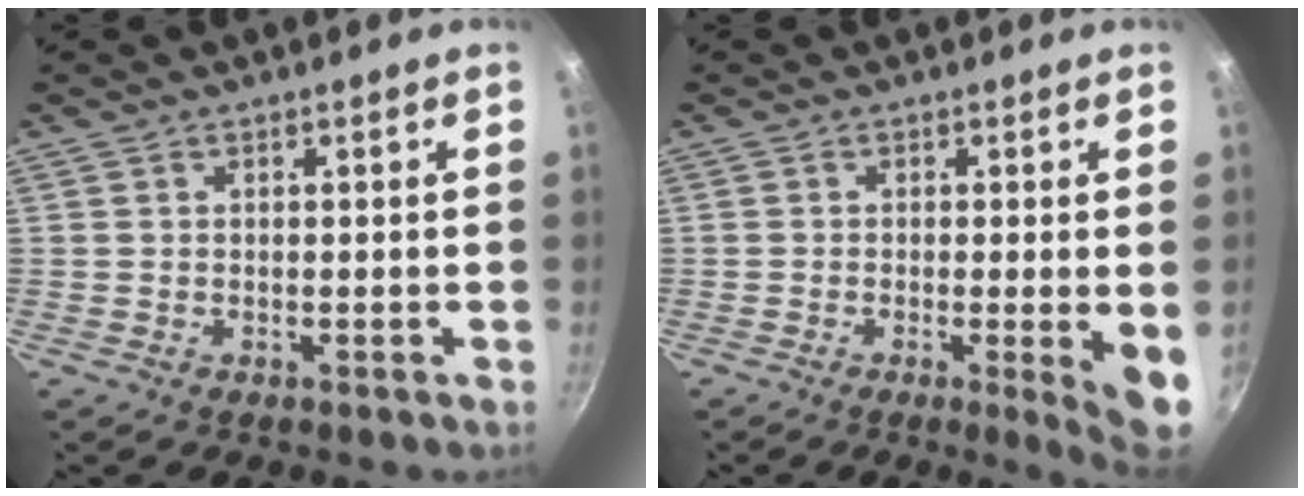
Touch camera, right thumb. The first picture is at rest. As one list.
[{"total": 6.1, "force": [-1.1, 0.5, 6.0], "torque": [-0.076, -0.010, -0.013]}]